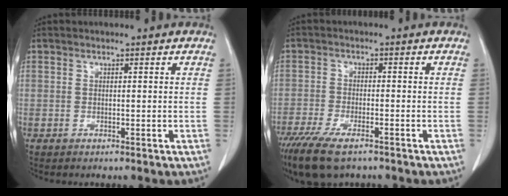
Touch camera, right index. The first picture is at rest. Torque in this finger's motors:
{"motor_torque": [0.99, -0.82, 0.46, 0.14]}